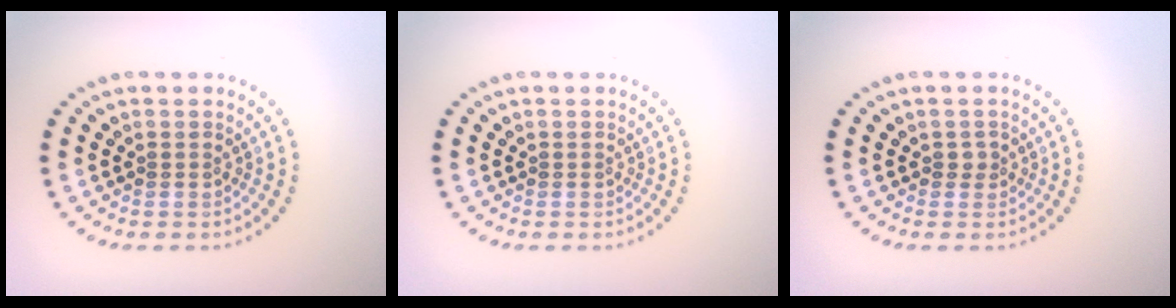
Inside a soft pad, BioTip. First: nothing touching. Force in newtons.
{"total": 0.0}
{"total": 0.7, "press": 0.5, "slide": 0.5}